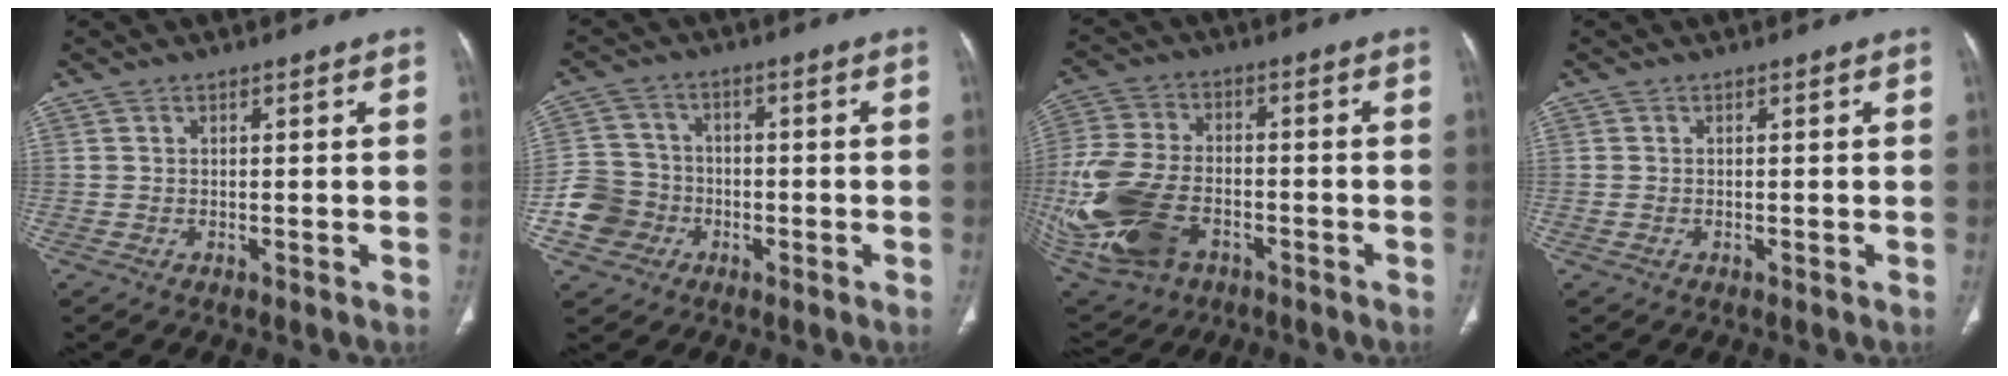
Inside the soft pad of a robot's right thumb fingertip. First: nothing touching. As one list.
[{"total": 8.4, "force": [-3.1, 7.5, 2.0], "torque": [-0.017, 0.021, -0.058]}, {"total": 22.6, "force": [-6.9, 14.5, 15.9], "torque": [-0.394, -0.004, -0.111]}, {"total": 0.7, "force": [-0.2, 0.5, 0.5], "torque": [-0.018, 0.001, -0.001]}]